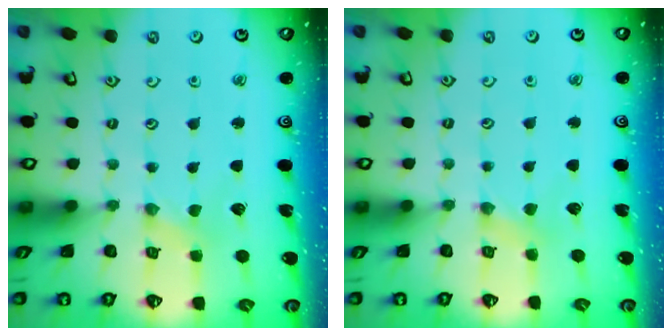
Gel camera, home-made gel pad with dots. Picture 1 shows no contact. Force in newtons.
{"total": 2.7, "press": 2.7, "slide": 0.4}